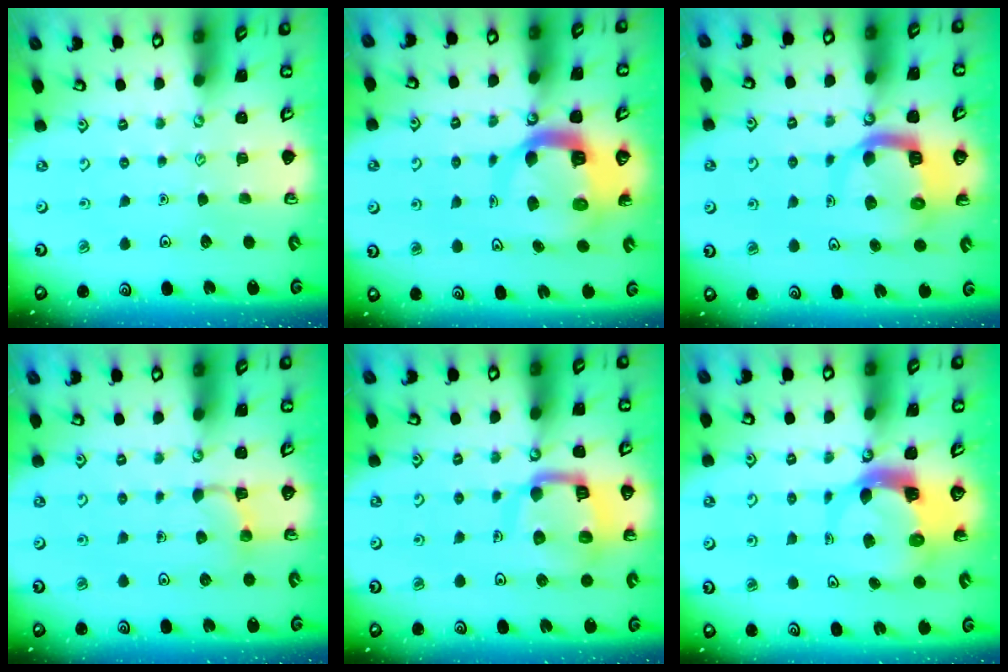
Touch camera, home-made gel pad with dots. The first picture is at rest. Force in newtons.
{"total": 10.3, "press": 10.2, "slide": 1.4}
{"total": 9.4, "press": 9.3, "slide": 1.3}
{"total": 3.5, "press": 3.4, "slide": 0.8}
{"total": 13.0, "press": 12.9, "slide": 1.5}
{"total": 5.4, "press": 5.4, "slide": 0.8}